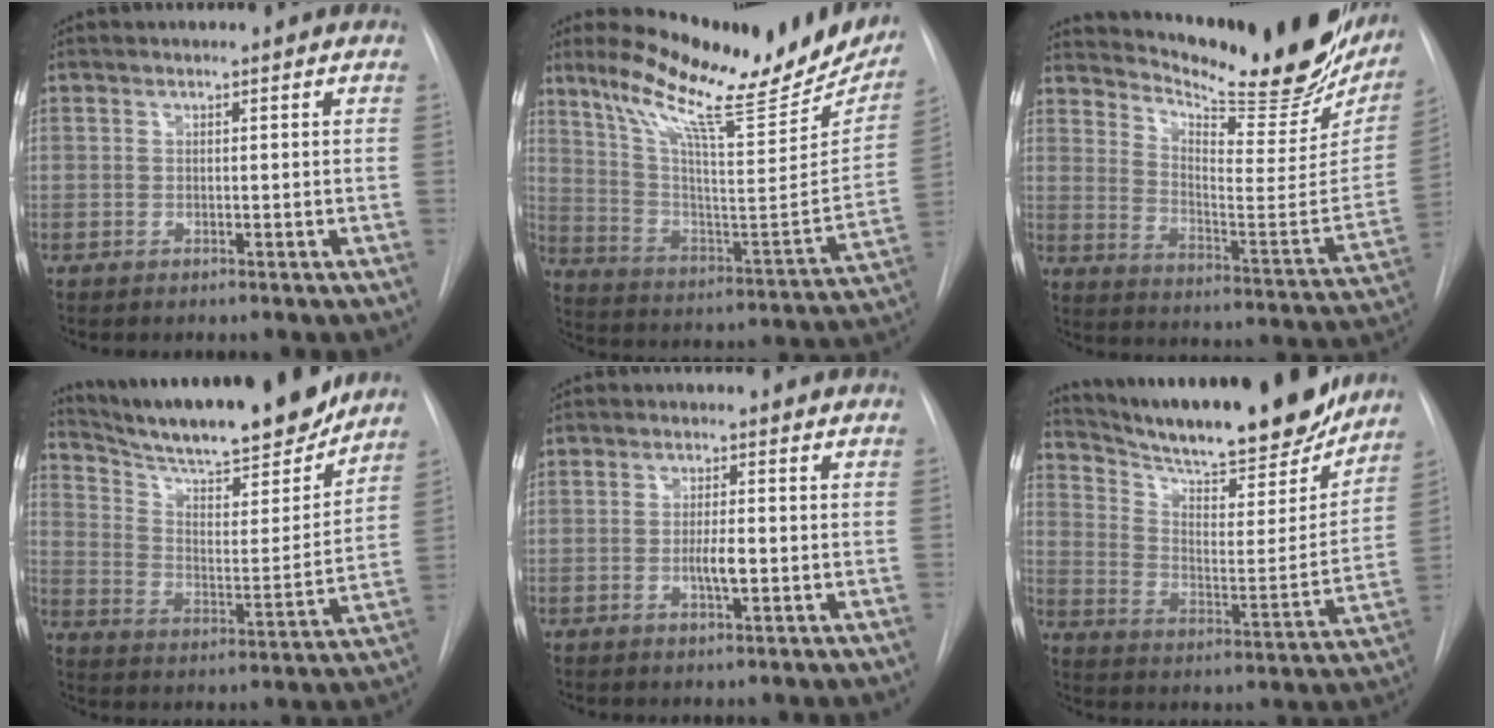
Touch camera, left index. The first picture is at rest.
{"total": 25.3, "force": [19.9, 5.0, 14.8], "torque": [-0.238, -0.033, 0.289]}
{"total": 27.5, "force": [23.3, 6.1, 13.4], "torque": [-0.207, -0.081, 0.302]}
{"total": 22.2, "force": [19.5, 3.0, 10.3], "torque": [-0.178, -0.020, 0.293]}
{"total": 3.0, "force": [-1.0, 0.5, 2.8], "torque": [-0.052, -0.006, -0.015]}
{"total": 25.2, "force": [21.8, 4.1, 12.1], "torque": [-0.206, -0.037, 0.313]}